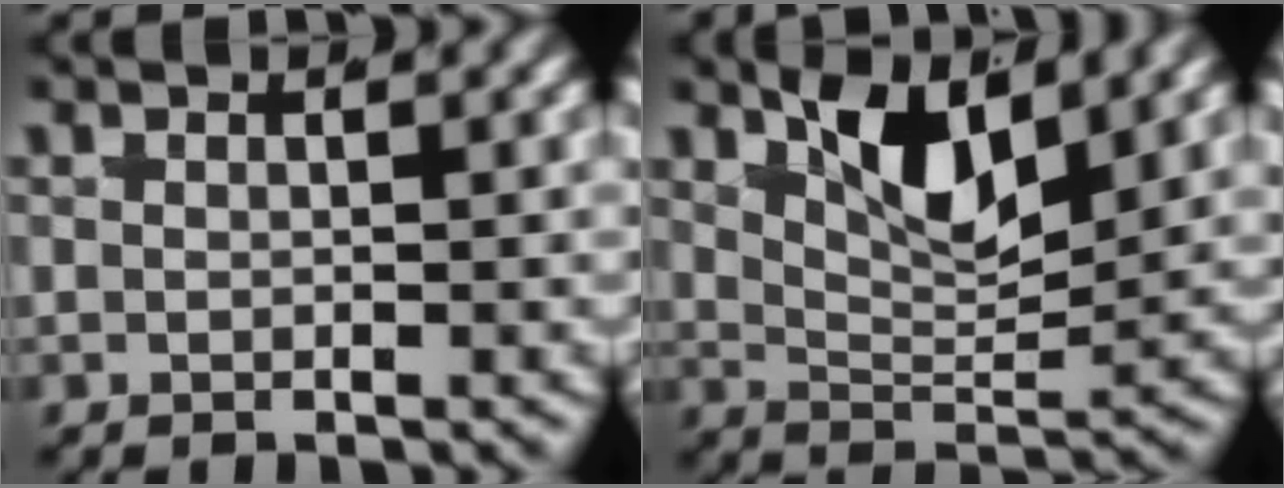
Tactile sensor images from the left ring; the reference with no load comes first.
{"total": 6.1, "force": [2.5, 3.0, 4.7], "torque": [-0.086, -0.016, 0.043]}